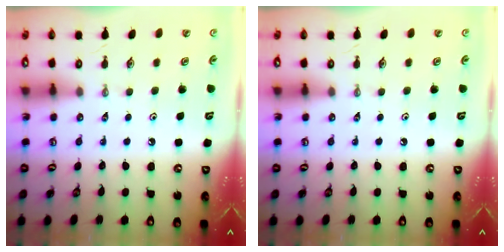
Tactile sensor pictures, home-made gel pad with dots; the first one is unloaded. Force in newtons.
{"total": 0.0}